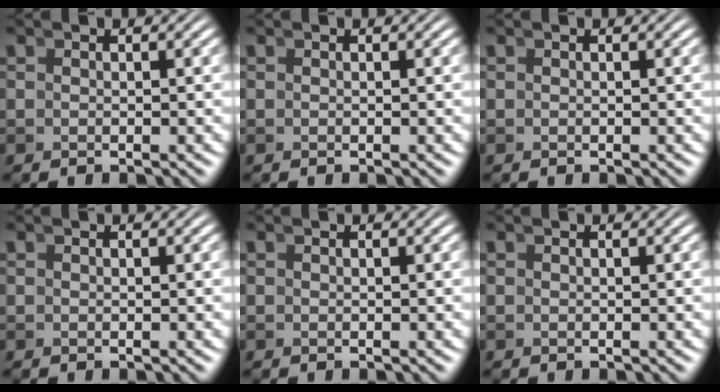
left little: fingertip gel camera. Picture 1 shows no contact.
{"total": 0.0}
{"total": 0.0}
{"total": 0.0}
{"total": 0.0}
{"total": 0.0}